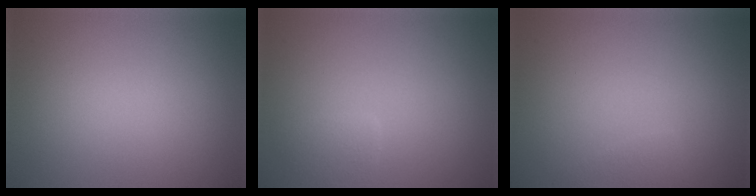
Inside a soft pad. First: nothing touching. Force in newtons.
{"total": 1.6, "press": 1.5, "slide": 0.2}
{"total": 1.3, "press": 1.3, "slide": 0.0}